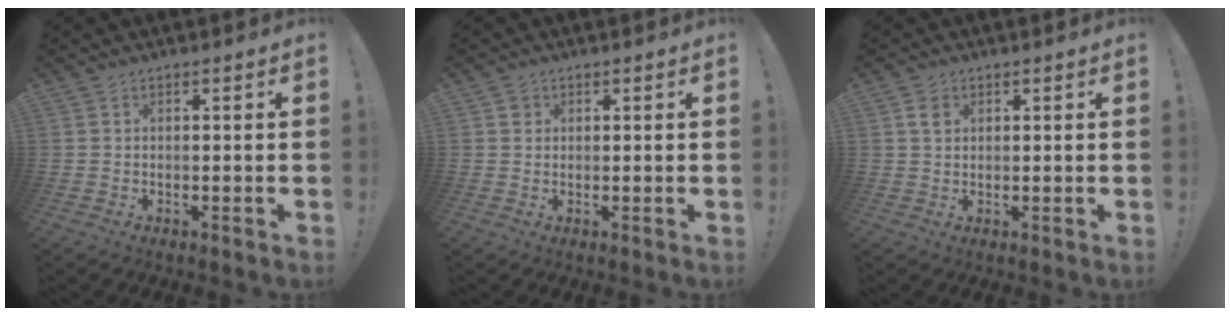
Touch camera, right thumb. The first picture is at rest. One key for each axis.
{"total": 1.3, "fx": 0.6, "fy": 1.2, "fz": 0.2, "tx": -0.001, "ty": 0.001, "tz": 0.010}
{"total": 2.7, "fx": 1.2, "fy": 1.9, "fz": 1.5, "tx": -0.012, "ty": -0.004, "tz": 0.020}